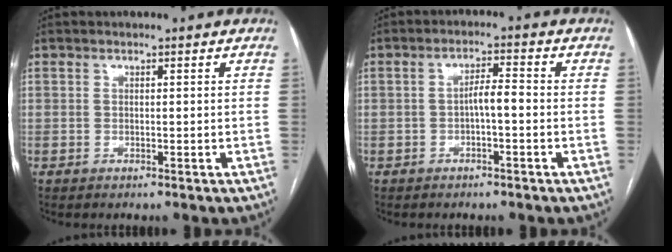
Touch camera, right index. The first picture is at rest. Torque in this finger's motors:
{"motor_torque": [0.49, -0.15, 0.26, 0.07]}